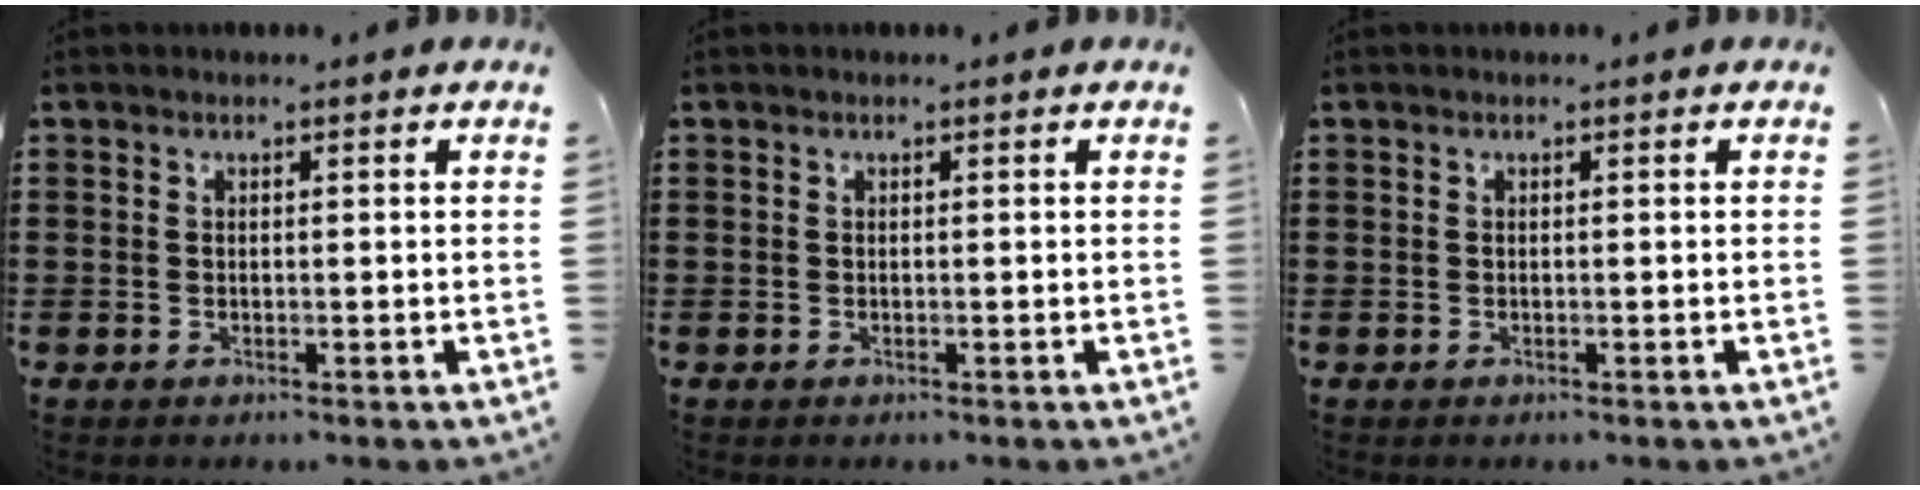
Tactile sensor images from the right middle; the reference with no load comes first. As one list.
[{"total": 0.0}, {"total": 0.0}]